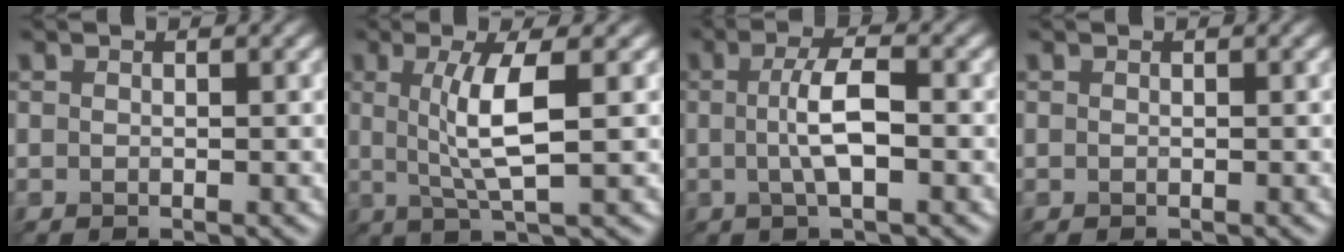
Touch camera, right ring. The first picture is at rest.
{"total": 3.4, "force": [0.3, -0.3, 3.4], "torque": [-0.100, 0.002, 0.034]}
{"total": 2.4, "force": [-0.6, -0.5, 2.3], "torque": [-0.075, 0.004, 0.013]}
{"total": 0.0}